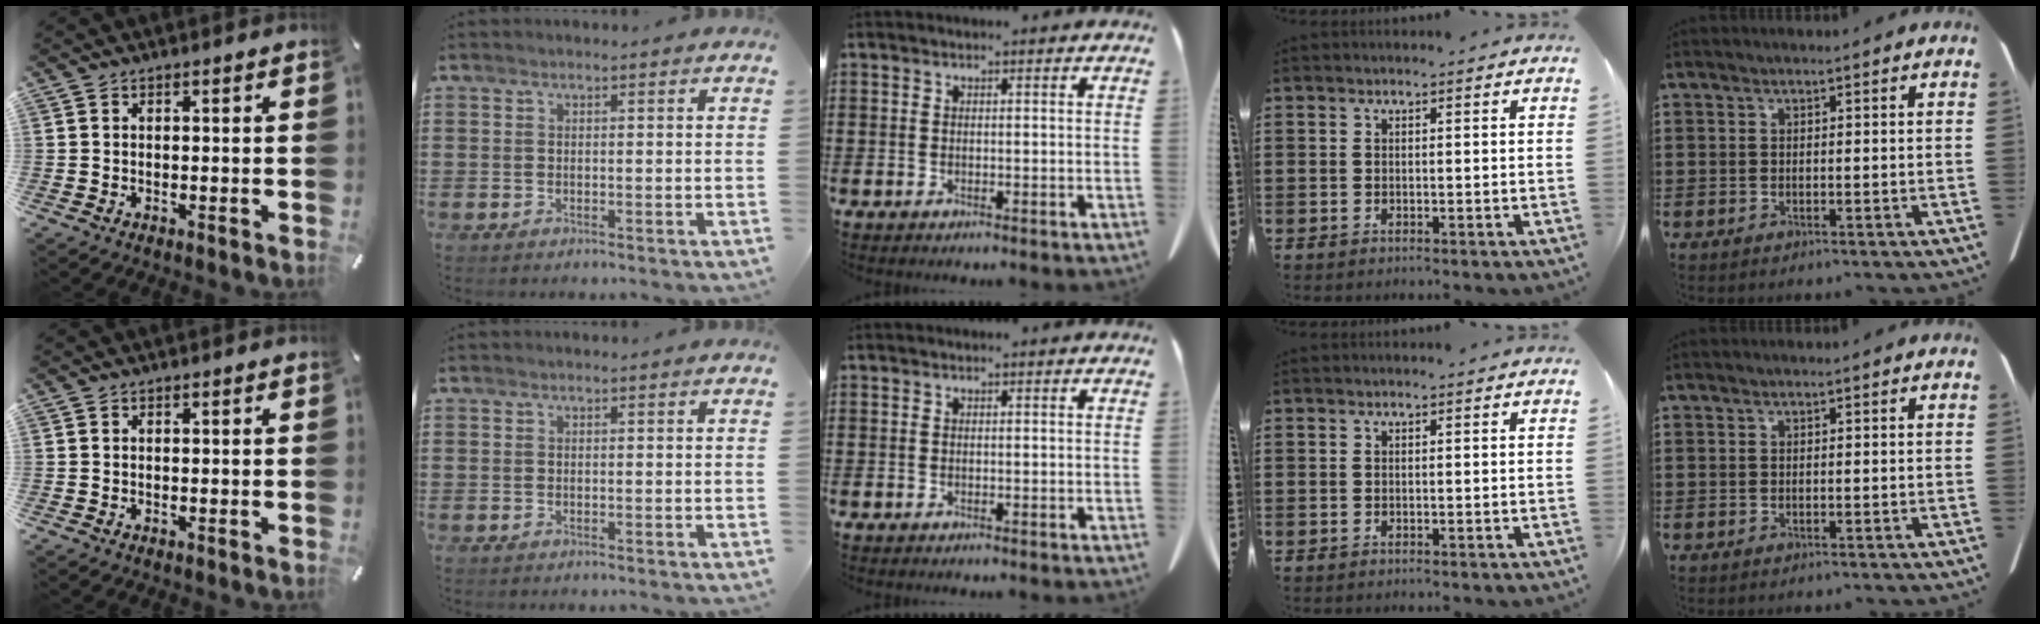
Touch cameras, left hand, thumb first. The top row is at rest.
{}